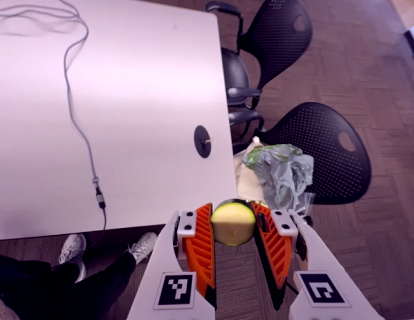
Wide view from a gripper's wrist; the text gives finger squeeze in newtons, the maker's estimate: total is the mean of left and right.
{"total": 11.1, "left": 11.3, "right": 10.9}